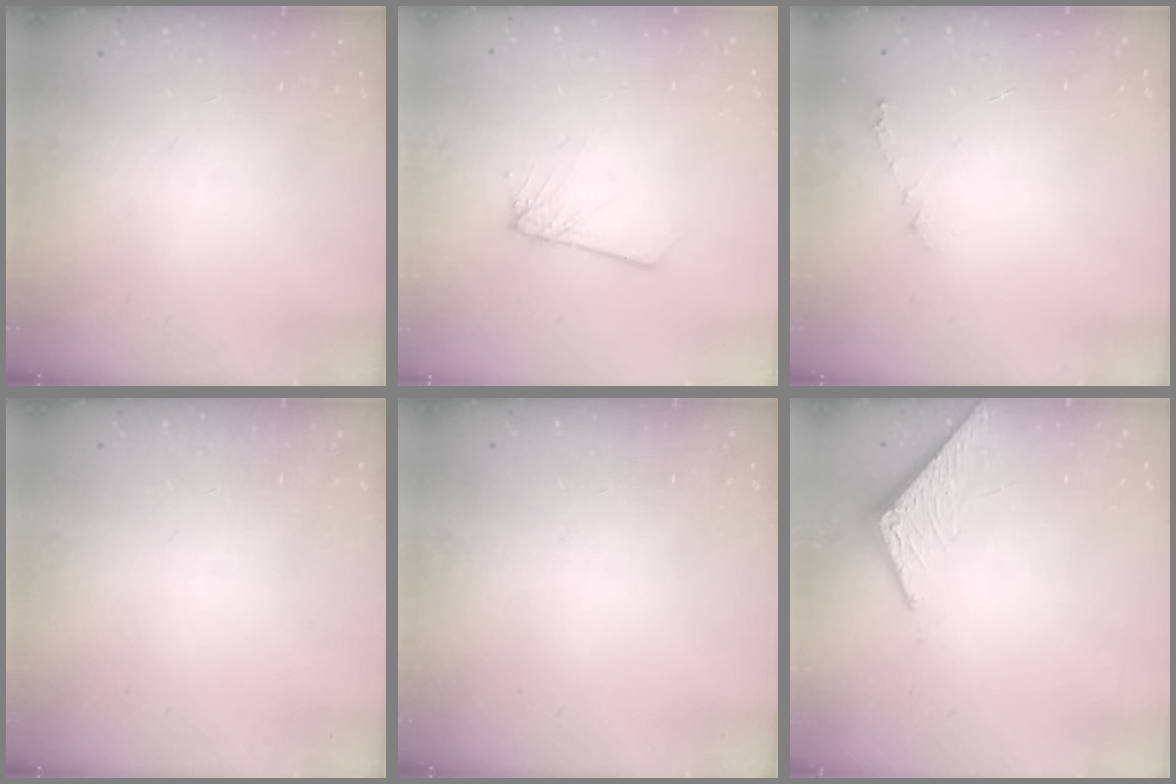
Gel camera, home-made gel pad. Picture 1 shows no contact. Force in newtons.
{"total": 3.5, "press": 3.4, "slide": 0.3}
{"total": 4.2, "press": 4.2, "slide": 0.4}
{"total": 0.0}
{"total": 0.0}
{"total": 4.0, "press": 4.0, "slide": 0.1}